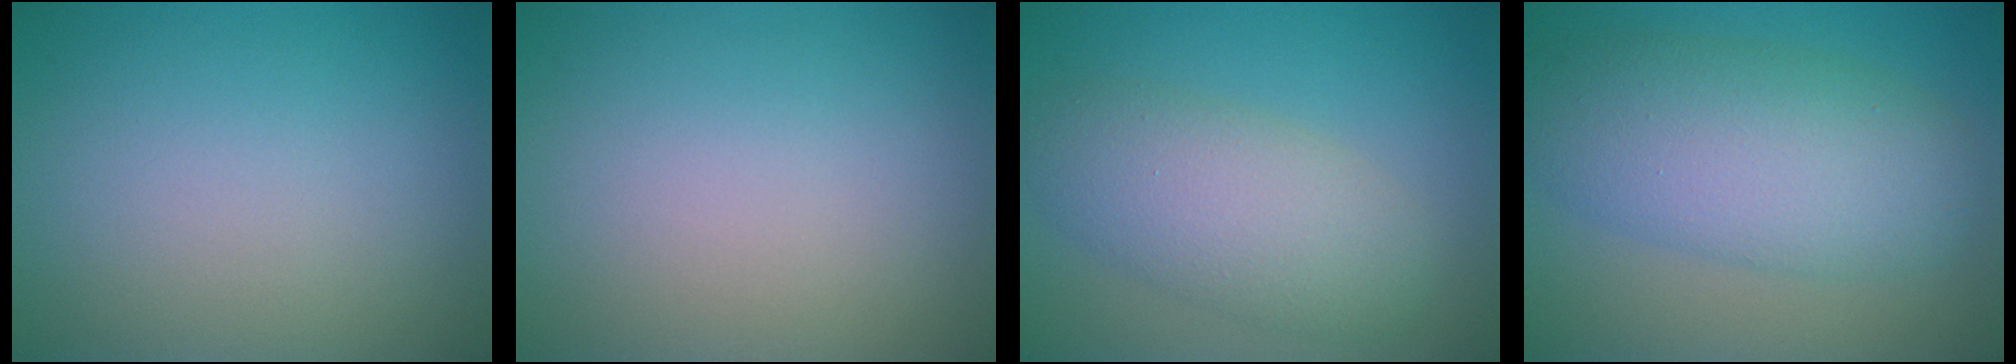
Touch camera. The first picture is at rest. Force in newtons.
{"total": 0.0}
{"total": 5.5, "press": 5.5, "slide": 0.2}
{"total": 7.9, "press": 7.9, "slide": 0.4}